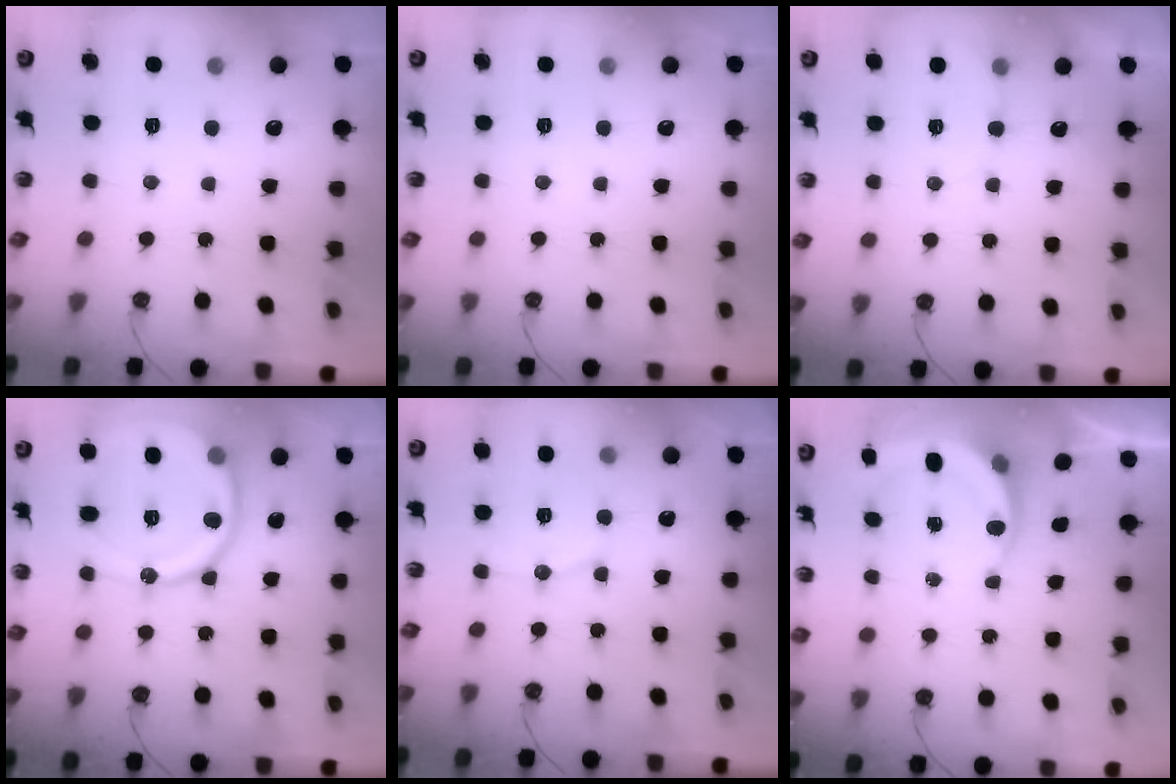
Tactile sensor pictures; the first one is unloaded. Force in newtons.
{"total": 0.0}
{"total": 2.8, "press": 2.8, "slide": 0.3}
{"total": 18.9, "press": 18.8, "slide": 2.3}
{"total": 6.7, "press": 6.4, "slide": 1.9}
{"total": 5.3, "press": 5.3, "slide": 0.6}